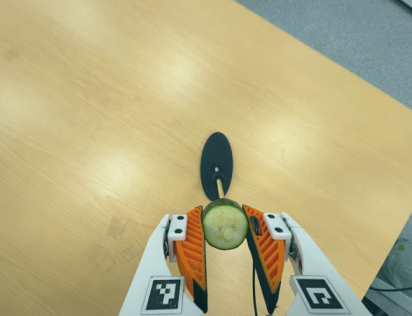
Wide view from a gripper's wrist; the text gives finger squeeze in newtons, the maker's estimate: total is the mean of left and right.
{"total": 11.3, "left": 11.7, "right": 10.9}